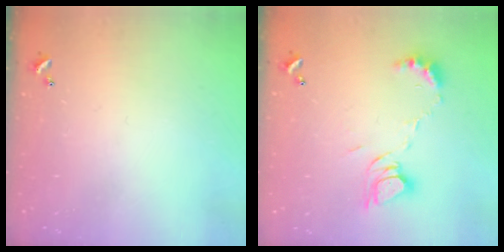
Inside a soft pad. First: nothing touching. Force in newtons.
{"total": 8.2, "press": 8.1, "slide": 0.8}